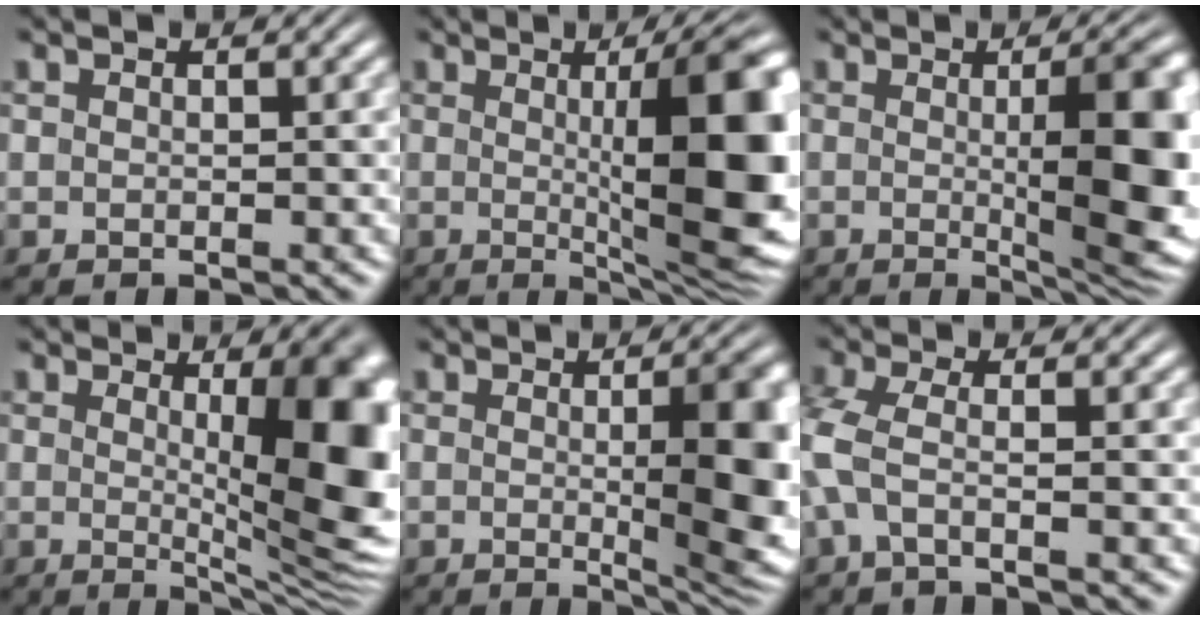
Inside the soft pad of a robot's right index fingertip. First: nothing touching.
{"total": 14.2, "force": [-0.2, 4.1, 13.6], "torque": [-0.160, 0.007, -0.001]}
{"total": 10.6, "force": [-1.2, 2.8, 10.2], "torque": [-0.129, -0.008, -0.013]}
{"total": 12.3, "force": [-0.3, 4.0, 11.6], "torque": [-0.131, -0.014, 0.003]}
{"total": 8.9, "force": [-1.0, 2.3, 8.6], "torque": [-0.108, -0.011, -0.013]}
{"total": 3.2, "force": [-0.4, 1.7, 2.7], "torque": [-0.080, -0.013, -0.003]}